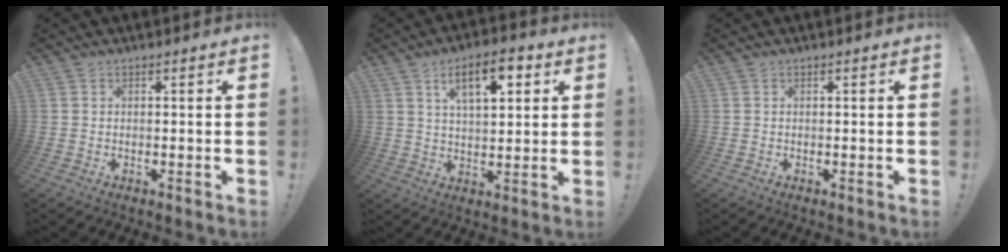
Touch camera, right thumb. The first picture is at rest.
{"total": 10.9, "force": [4.8, 4.7, 8.7], "torque": [-0.132, -0.005, 0.079]}
{"total": 0.0}